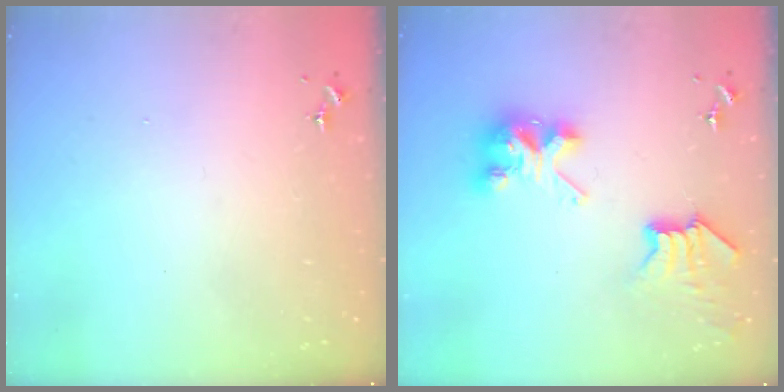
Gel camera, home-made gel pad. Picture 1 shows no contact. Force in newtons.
{"total": 10.5, "press": 10.5, "slide": 0.8}